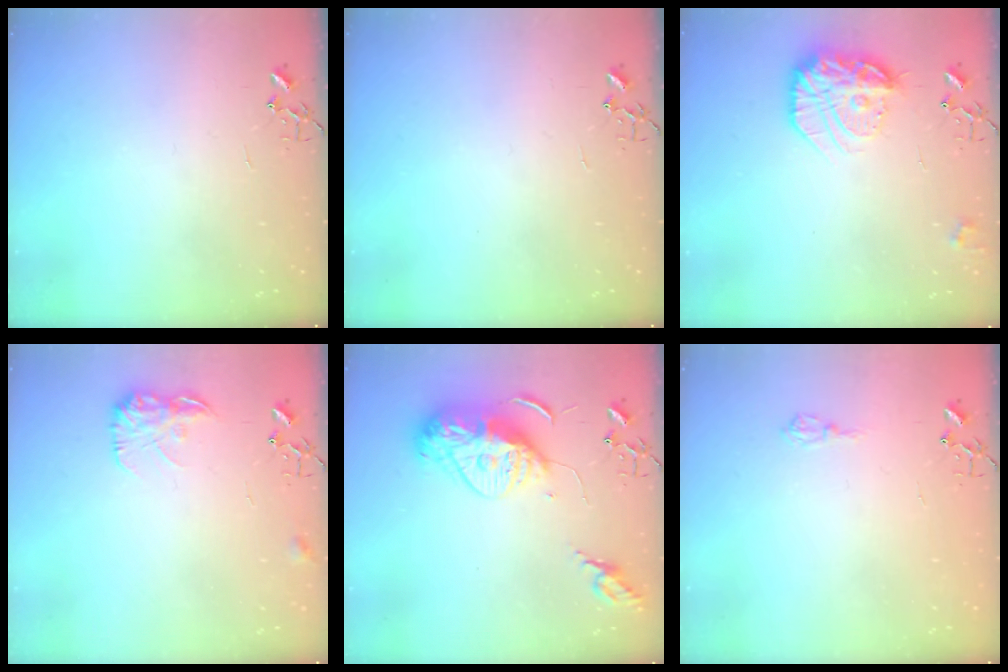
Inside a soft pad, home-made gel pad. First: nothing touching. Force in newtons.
{"total": 0.0}
{"total": 18.4, "press": 18.4, "slide": 1.1}
{"total": 10.7, "press": 10.7, "slide": 0.3}
{"total": 15.5, "press": 15.4, "slide": 1.6}
{"total": 5.9, "press": 5.9, "slide": 0.8}